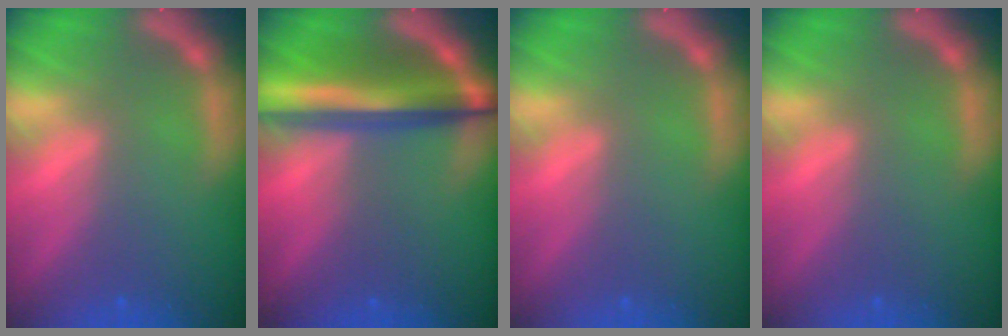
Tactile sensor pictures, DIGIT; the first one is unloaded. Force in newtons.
{"total": 8.6}
{"total": 0.0}
{"total": 0.0}